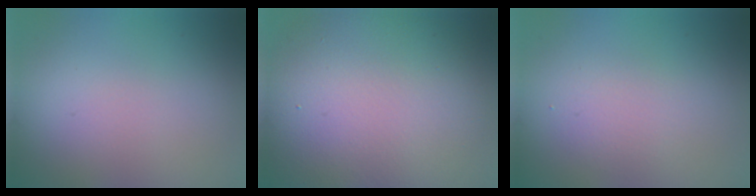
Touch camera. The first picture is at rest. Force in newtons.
{"total": 13.4, "press": 13.4, "slide": 0.5}
{"total": 1.7, "press": 1.7, "slide": 0.1}